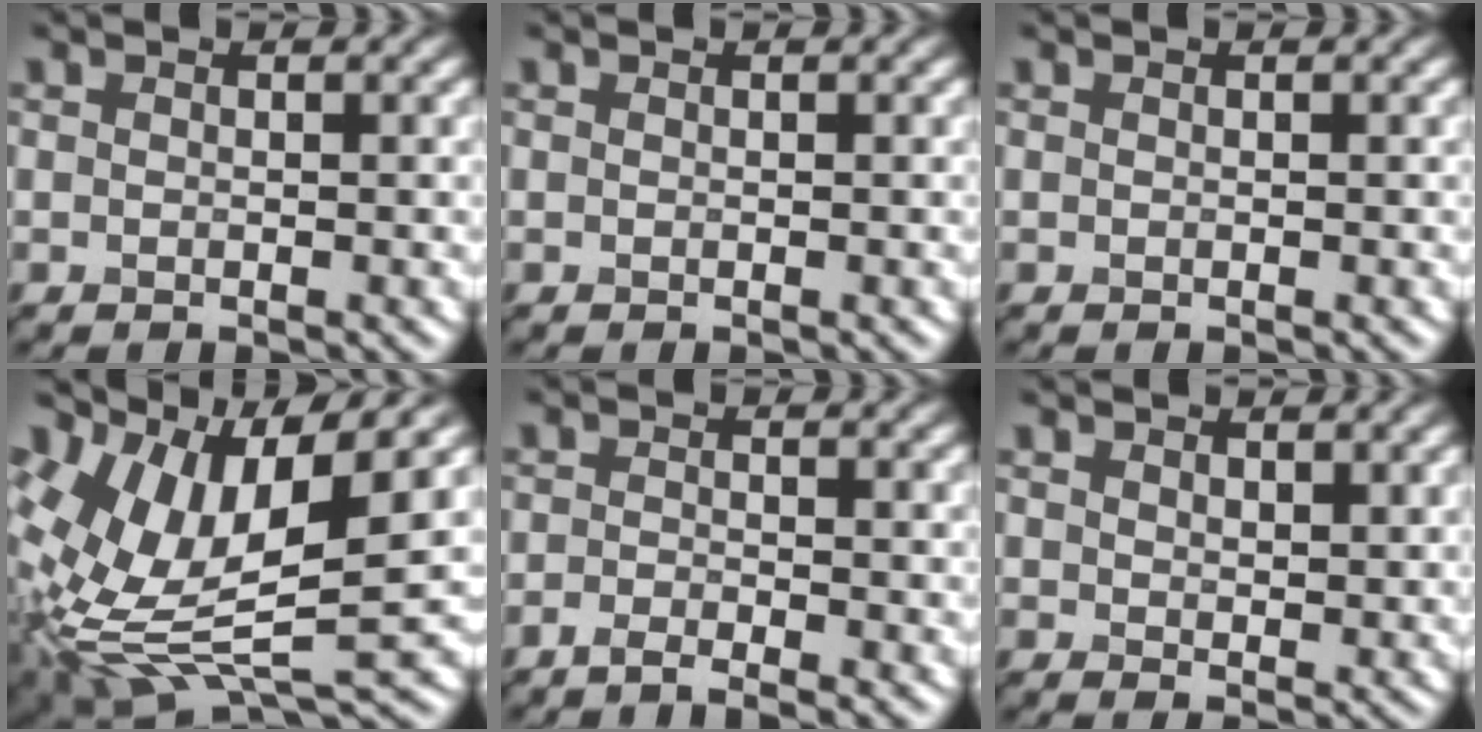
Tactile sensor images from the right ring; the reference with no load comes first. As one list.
[{"total": 0.0}, {"total": 0.0}, {"total": 11.1, "force": [1.7, 5.4, 9.6], "torque": [-0.205, -0.006, 0.029]}, {"total": 1.5, "force": [-1.2, 0.2, 1.0], "torque": [-0.019, -0.004, -0.027]}, {"total": 2.3, "force": [1.7, 1.2, 1.1], "torque": [-0.021, -0.007, 0.035]}]